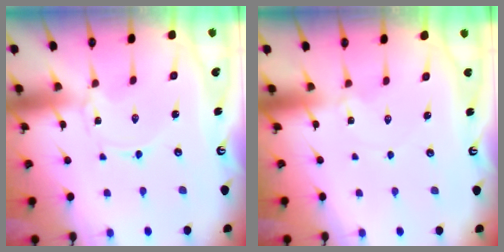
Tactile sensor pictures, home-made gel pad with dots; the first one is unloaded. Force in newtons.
{"total": 0.0}